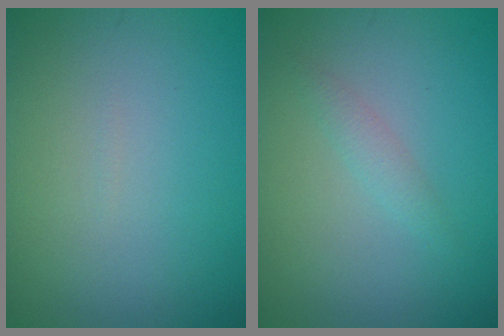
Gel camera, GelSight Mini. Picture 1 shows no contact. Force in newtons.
{"total": 1.2, "press": 1.2, "slide": 0.1}